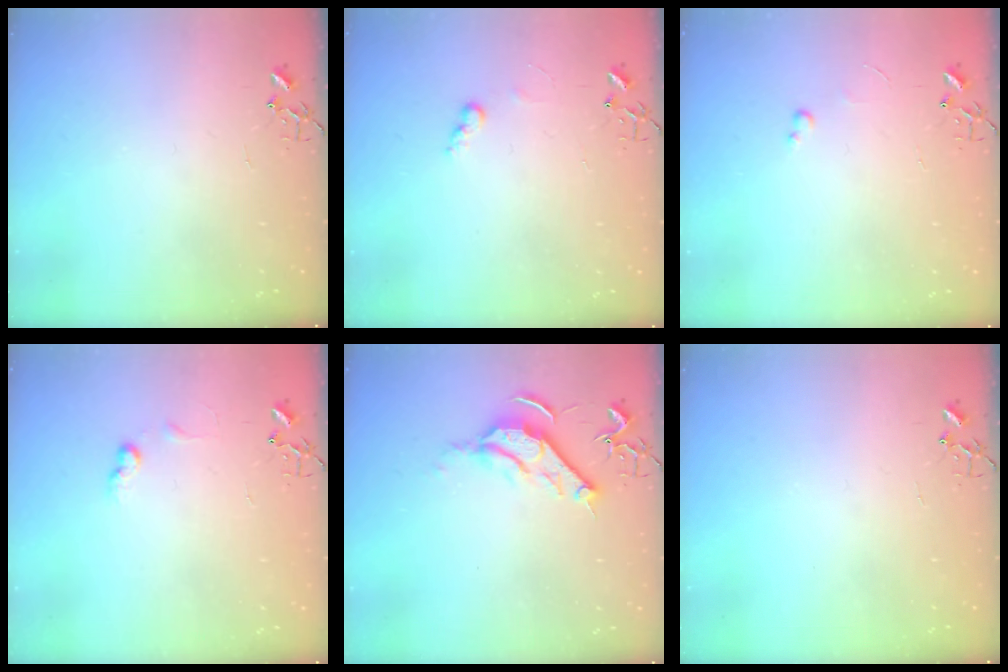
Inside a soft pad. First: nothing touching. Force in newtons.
{"total": 6.1, "press": 6.1, "slide": 0.3}
{"total": 2.6, "press": 2.6, "slide": 0.4}
{"total": 6.0, "press": 6.0, "slide": 0.8}
{"total": 10.3, "press": 10.2, "slide": 1.3}
{"total": 0.0}